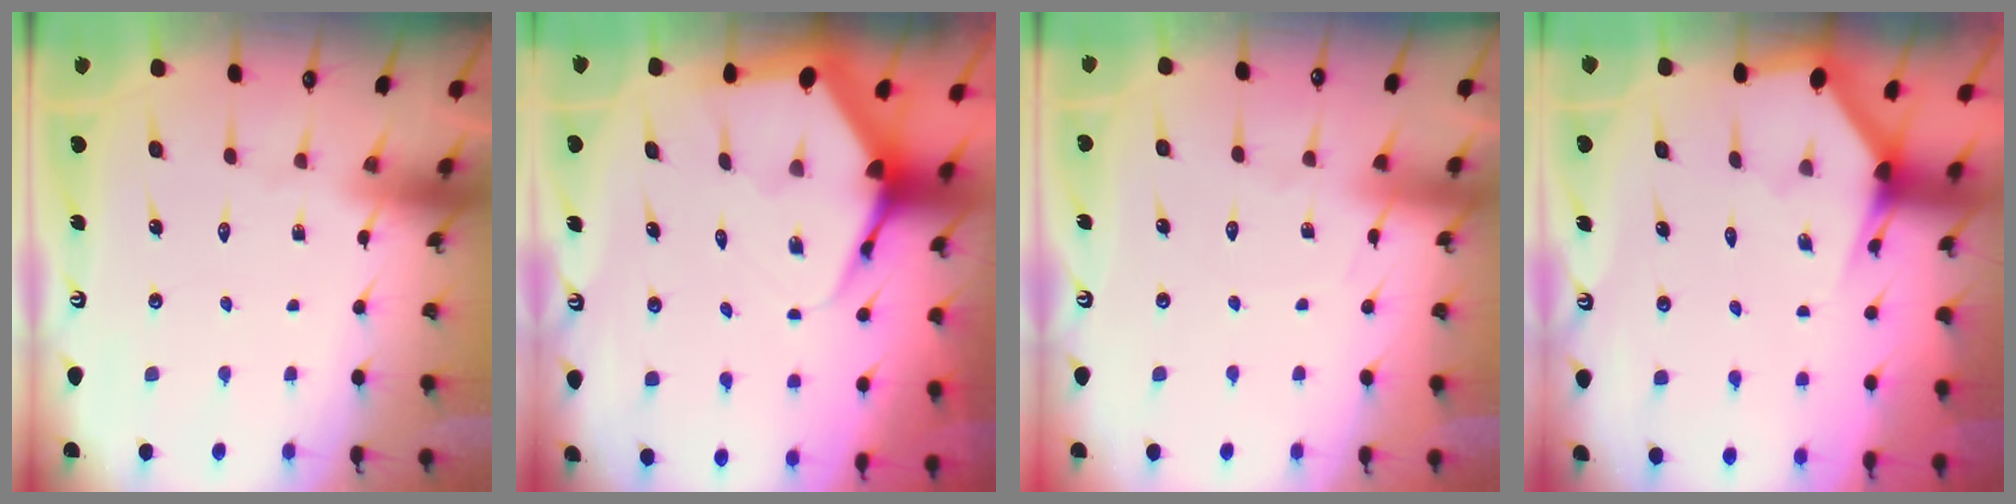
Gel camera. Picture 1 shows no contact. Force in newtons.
{"total": 7.0, "press": 7.0, "slide": 0.7}
{"total": 3.9, "press": 3.9, "slide": 0.5}
{"total": 2.6, "press": 2.6, "slide": 0.1}